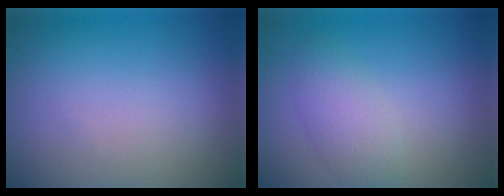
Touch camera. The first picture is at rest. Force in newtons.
{"total": 2.6, "press": 2.6, "slide": 0.1}